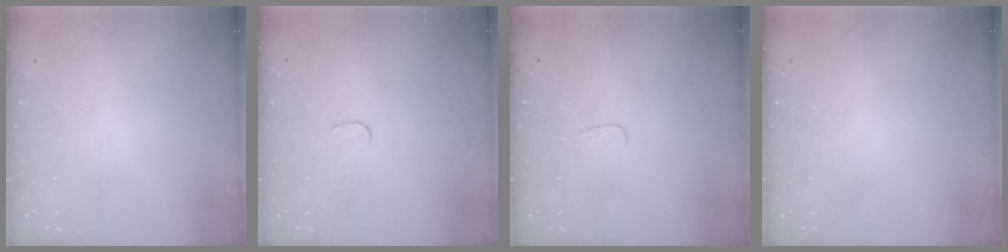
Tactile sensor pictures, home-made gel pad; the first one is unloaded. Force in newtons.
{"total": 4.1, "press": 4.1, "slide": 0.3}
{"total": 3.8, "press": 3.8, "slide": 0.3}
{"total": 0.0}